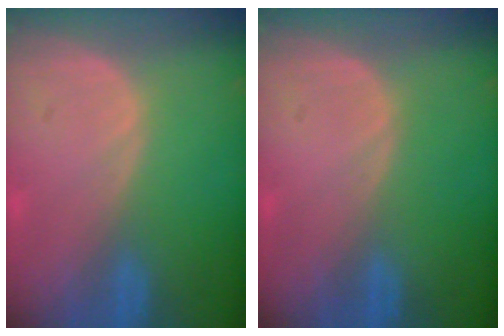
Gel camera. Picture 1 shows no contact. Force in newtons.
{"total": 0.0}